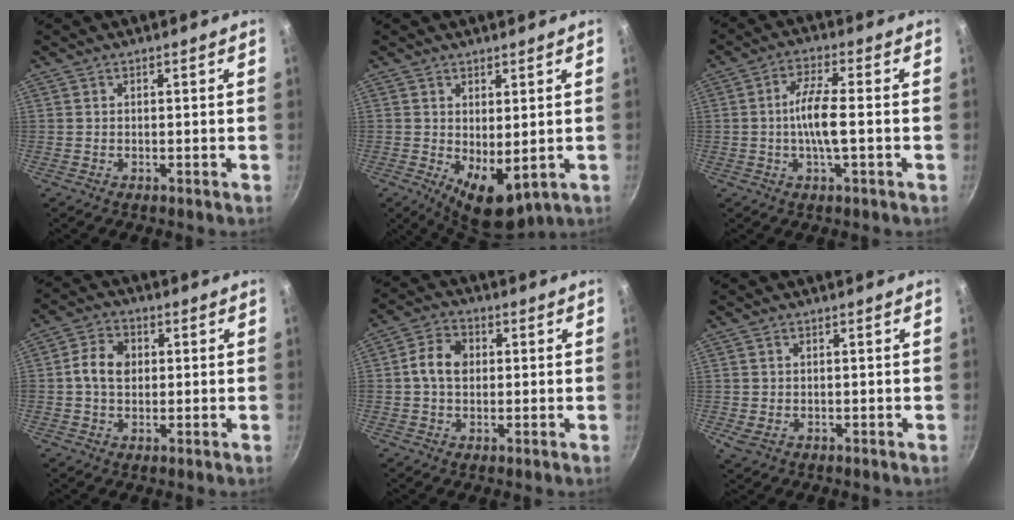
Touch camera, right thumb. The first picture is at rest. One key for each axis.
{"total": 7.6, "fx": -0.1, "fy": 3.7, "fz": 6.6, "tx": -0.081, "ty": -0.019, "tz": 0.014}
{"total": 7.3, "fx": -1.0, "fy": 1.4, "fz": 7.1, "tx": -0.141, "ty": 0.015, "tz": -0.024}
{"total": 6.7, "fx": 0.6, "fy": 5.0, "fz": 4.5, "tx": -0.068, "ty": 0.011, "tz": -0.001}
{"total": 6.8, "fx": 0.6, "fy": 5.0, "fz": 4.6, "tx": -0.073, "ty": 0.013, "tz": -0.002}
{"total": 1.9, "fx": -0.3, "fy": 1.5, "fz": 1.2, "tx": -0.026, "ty": -0.002, "tz": 0.001}